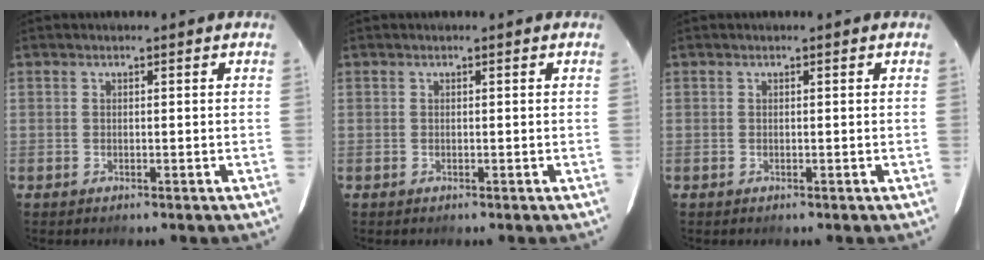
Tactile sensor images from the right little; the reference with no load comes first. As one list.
[{"total": 0.0}, {"total": 0.0}]